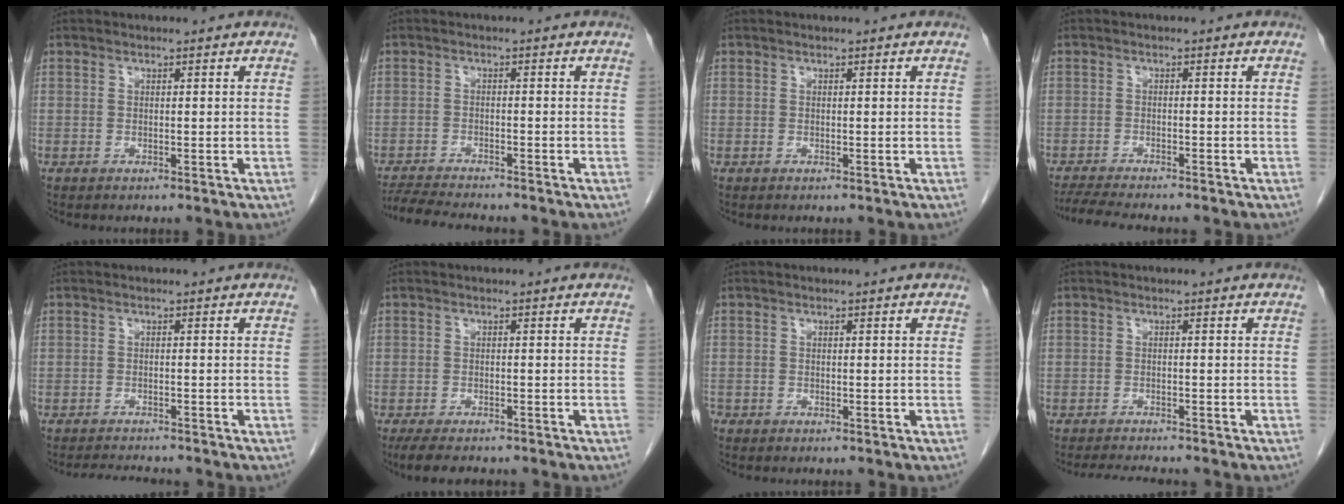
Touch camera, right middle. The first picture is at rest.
{"total": 6.8, "force": [-6.4, -0.1, 2.3], "torque": [-0.040, -0.017, -0.105]}
{"total": 0.0}
{"total": 7.5, "force": [-6.8, 0.5, 3.3], "torque": [-0.054, -0.016, -0.107]}
{"total": 4.5, "force": [-4.3, 0.4, 1.1], "torque": [-0.018, -0.011, -0.067]}
{"total": 5.6, "force": [-4.7, 1.6, 2.7], "torque": [-0.044, -0.011, -0.070]}
{"total": 1.0, "force": [-0.8, 0.6, 0.2], "torque": [-0.008, 0.000, -0.015]}
{"total": 5.5, "force": [-5.2, 0.4, 2.0], "torque": [-0.028, -0.013, -0.079]}